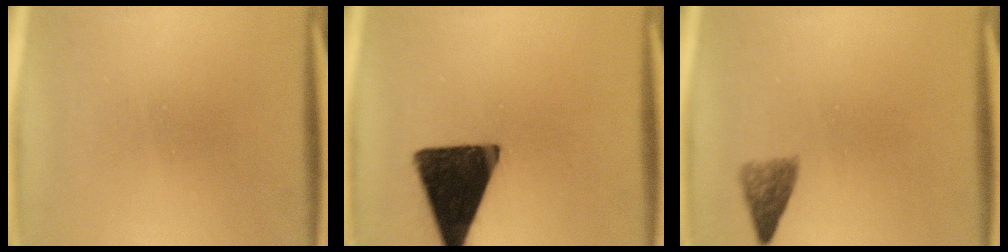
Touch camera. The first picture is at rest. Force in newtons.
{"total": 17.4}
{"total": 2.9}